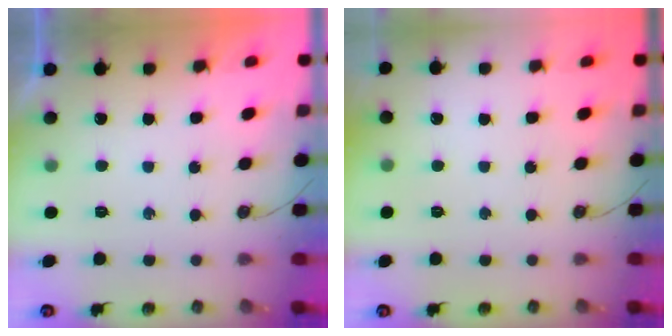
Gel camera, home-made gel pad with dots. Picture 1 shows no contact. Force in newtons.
{"total": 0.0}